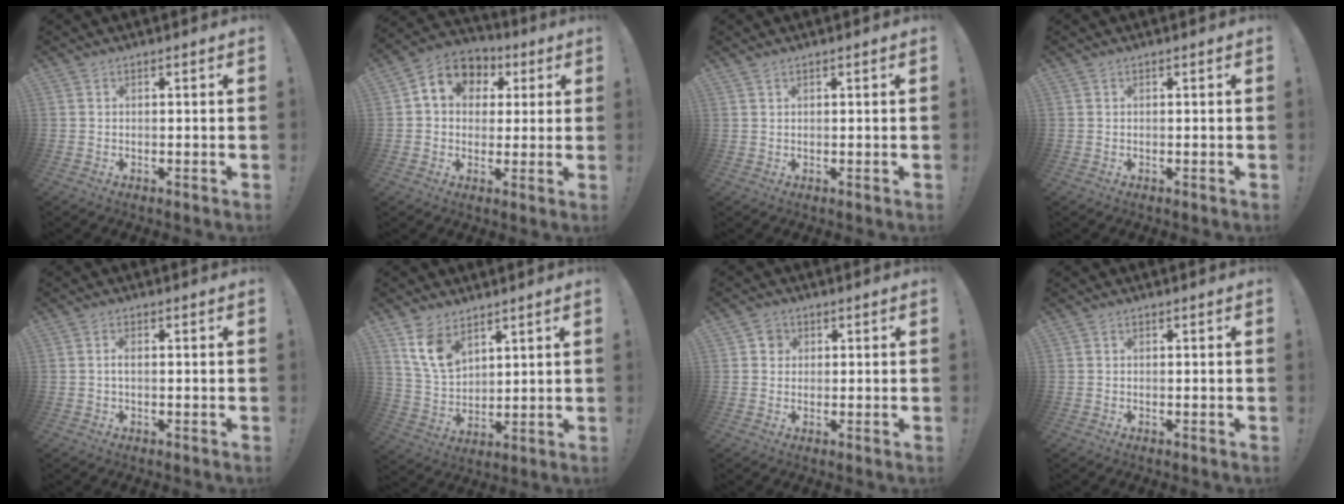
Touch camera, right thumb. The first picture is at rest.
{"total": 10.2, "force": [3.0, 8.5, 4.8], "torque": [-0.070, -0.006, 0.062]}
{"total": 0.8, "force": [0.6, 0.3, 0.3], "torque": [-0.007, 0.000, 0.012]}
{"total": 0.0}
{"total": 1.5, "force": [-0.1, 0.6, 1.4], "torque": [-0.027, 0.004, -0.003]}
{"total": 11.0, "force": [7.0, 6.7, 5.2], "torque": [-0.105, -0.033, 0.141]}
{"total": 3.2, "force": [0.7, 3.0, 0.9], "torque": [-0.014, 0.003, 0.012]}
{"total": 0.0}